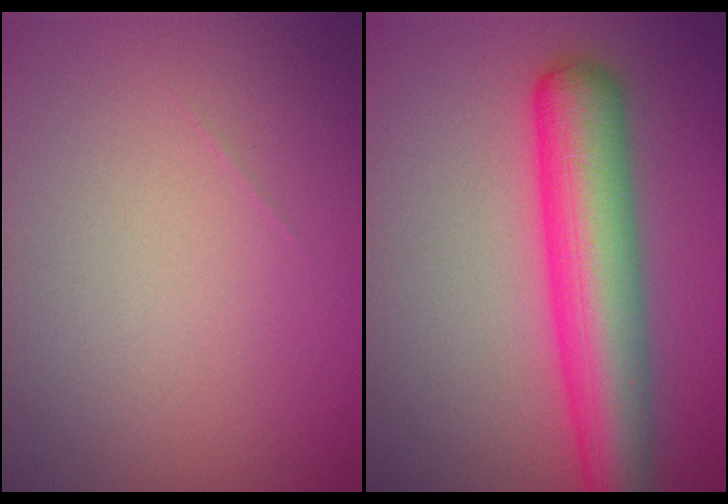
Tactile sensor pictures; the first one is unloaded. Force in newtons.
{"total": 8.2, "press": 8.2, "slide": 0.3}